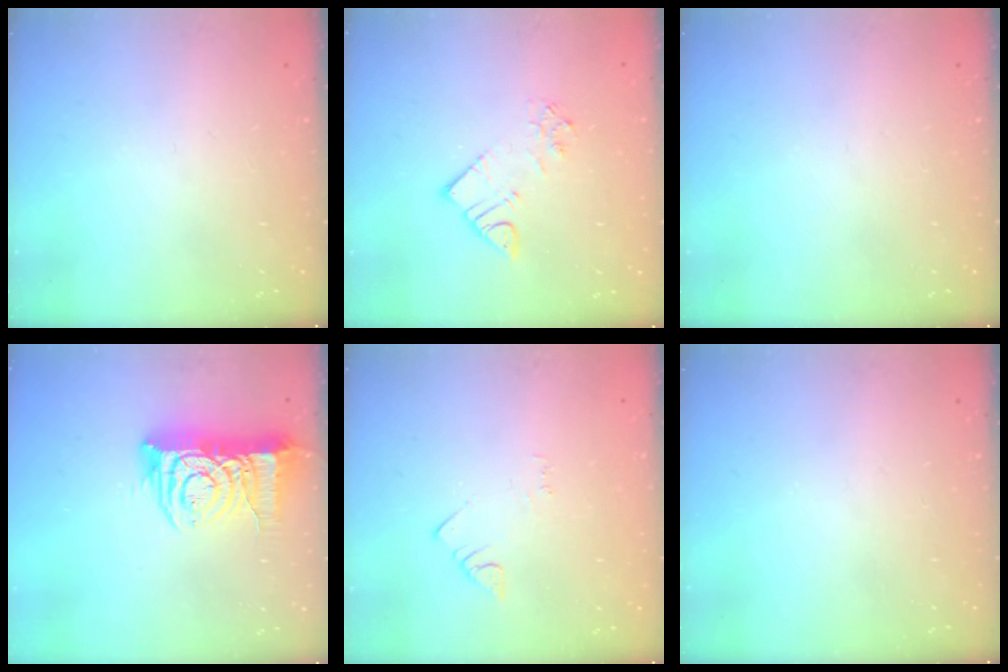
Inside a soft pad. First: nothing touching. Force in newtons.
{"total": 6.3, "press": 6.3, "slide": 0.4}
{"total": 0.0}
{"total": 11.9, "press": 11.9, "slide": 1.2}
{"total": 1.5, "press": 1.5, "slide": 0.3}
{"total": 0.0}